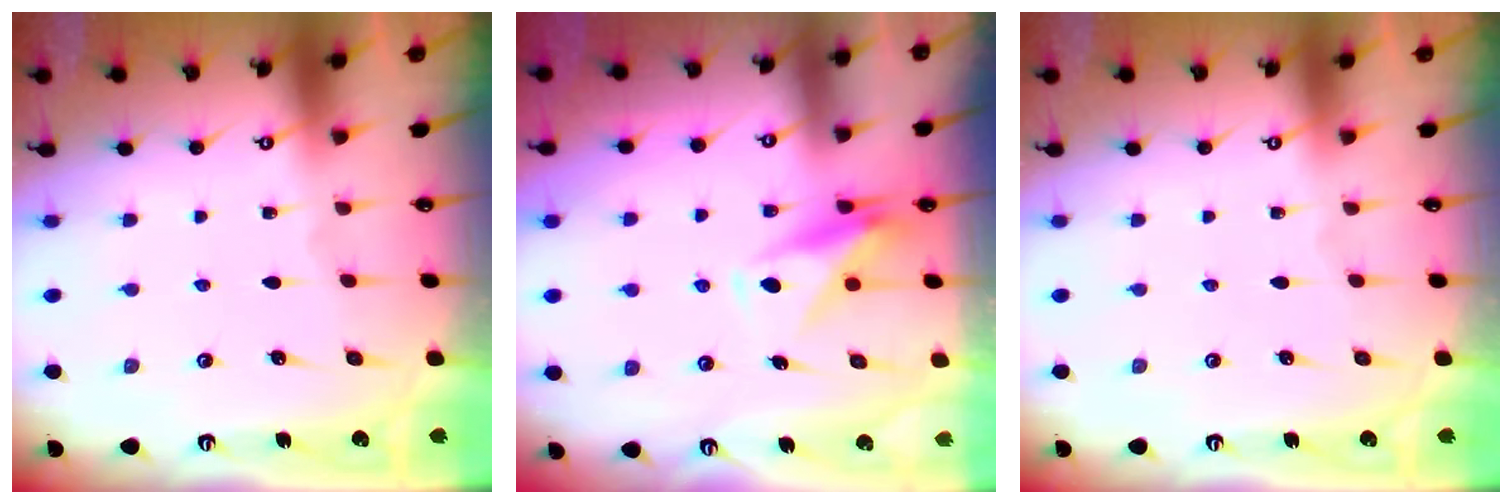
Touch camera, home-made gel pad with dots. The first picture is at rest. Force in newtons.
{"total": 10.4, "press": 10.4, "slide": 0.8}
{"total": 0.0}